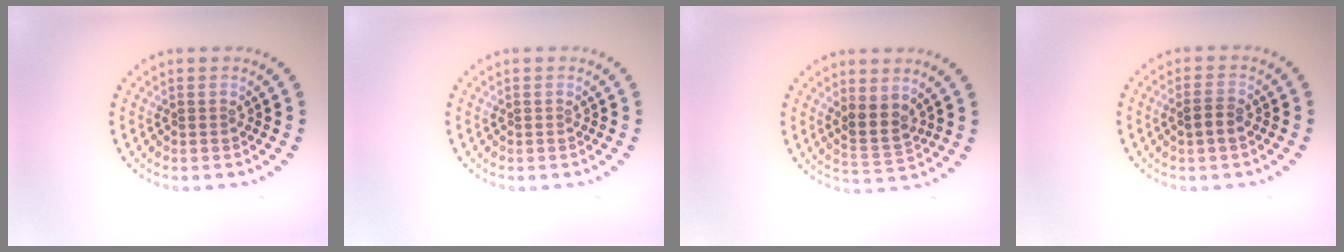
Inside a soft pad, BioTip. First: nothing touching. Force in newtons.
{"total": 0.0}
{"total": 2.6, "press": 2.1, "slide": 1.5}
{"total": 1.8, "press": 1.8, "slide": 0.5}